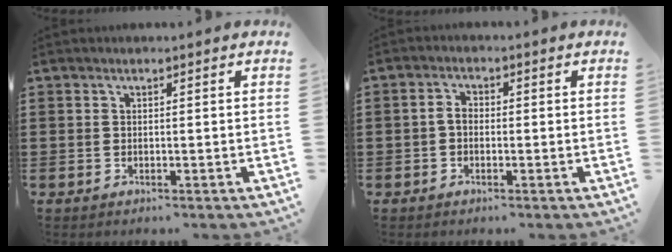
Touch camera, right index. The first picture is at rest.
{"total": 2.3, "force": [-0.5, 1.5, 1.7], "torque": [-0.041, 0.001, -0.012]}